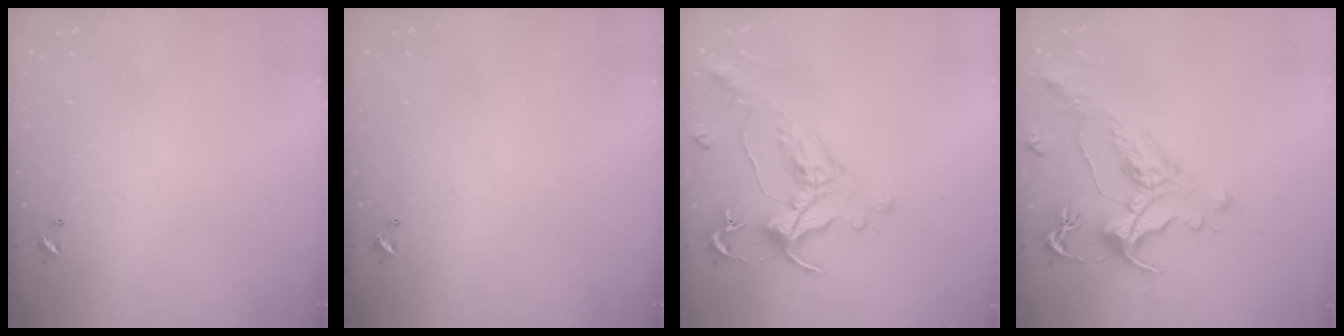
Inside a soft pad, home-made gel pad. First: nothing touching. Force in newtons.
{"total": 0.0}
{"total": 0.7, "press": 0.1, "slide": 0.7}
{"total": 1.4, "press": 0.2, "slide": 1.4}